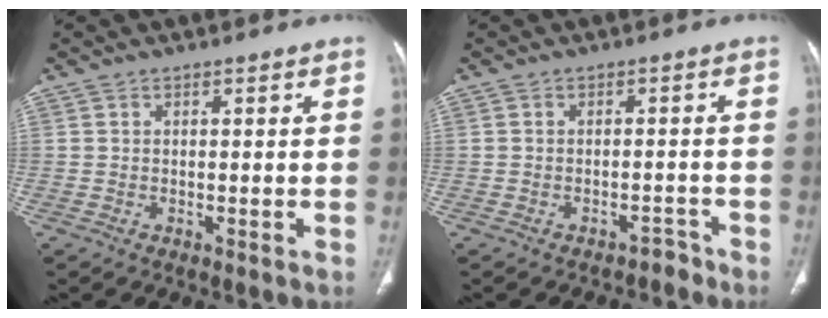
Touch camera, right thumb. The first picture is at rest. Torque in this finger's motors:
{"motor_torque": [0.28, 0.32, -0.23, 0.05, -0.02]}